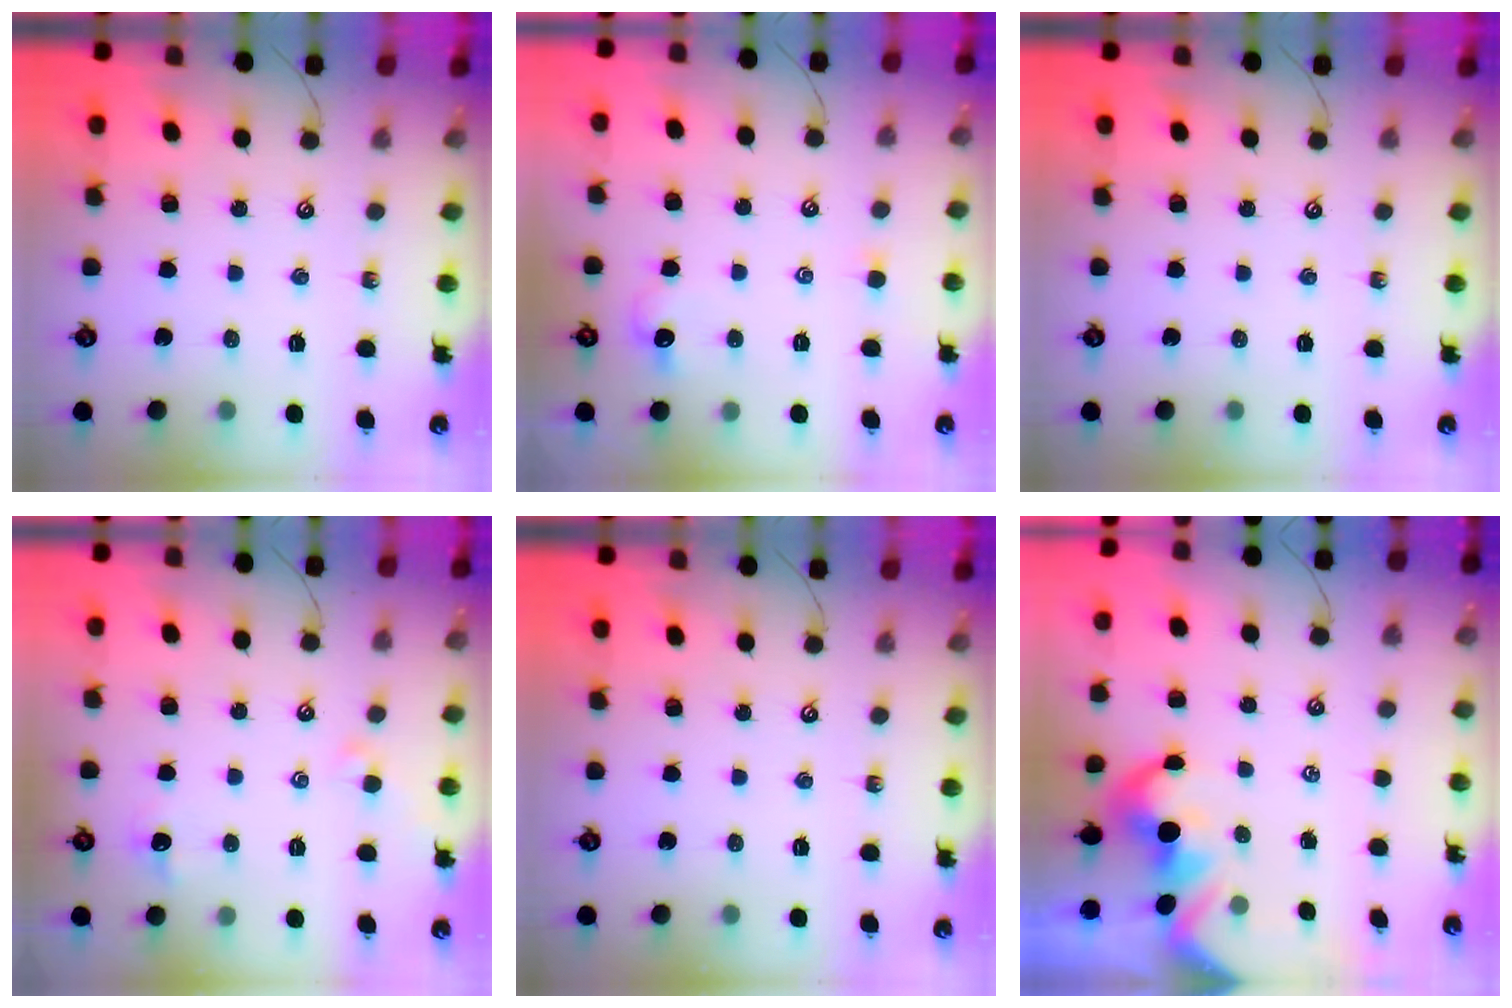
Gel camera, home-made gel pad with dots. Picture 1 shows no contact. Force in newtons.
{"total": 0.6, "press": 0.1, "slide": 0.6}
{"total": 0.0}
{"total": 0.7, "press": 0.4, "slide": 0.5}
{"total": 0.0}
{"total": 1.7, "press": 1.5, "slide": 0.8}